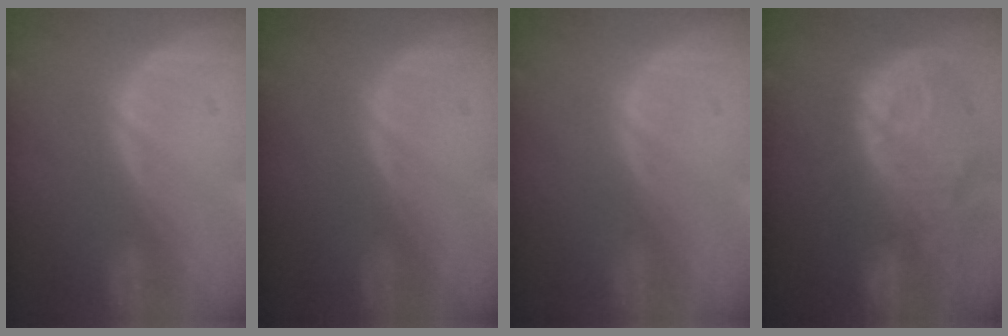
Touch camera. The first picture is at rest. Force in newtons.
{"total": 0.0}
{"total": 0.0}
{"total": 12.7, "press": 11.3, "slide": 5.8}